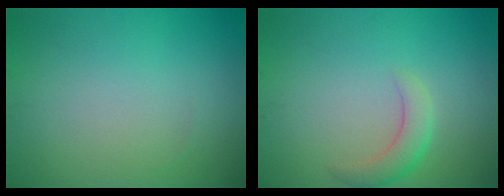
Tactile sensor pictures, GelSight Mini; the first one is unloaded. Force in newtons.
{"total": 2.4, "press": 2.4, "slide": 0.2}